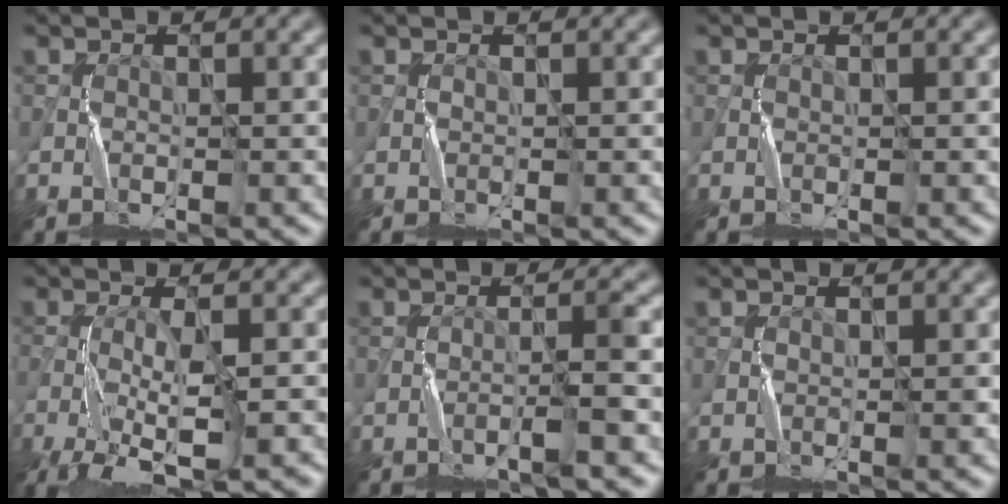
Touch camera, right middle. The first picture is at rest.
{"total": 0.0}
{"total": 0.0}
{"total": 7.7, "force": [-4.4, 1.9, 6.1], "torque": [-0.134, -0.022, -0.078]}
{"total": 1.9, "force": [-0.8, -0.6, 1.6], "torque": [-0.027, 0.011, -0.023]}
{"total": 0.0}